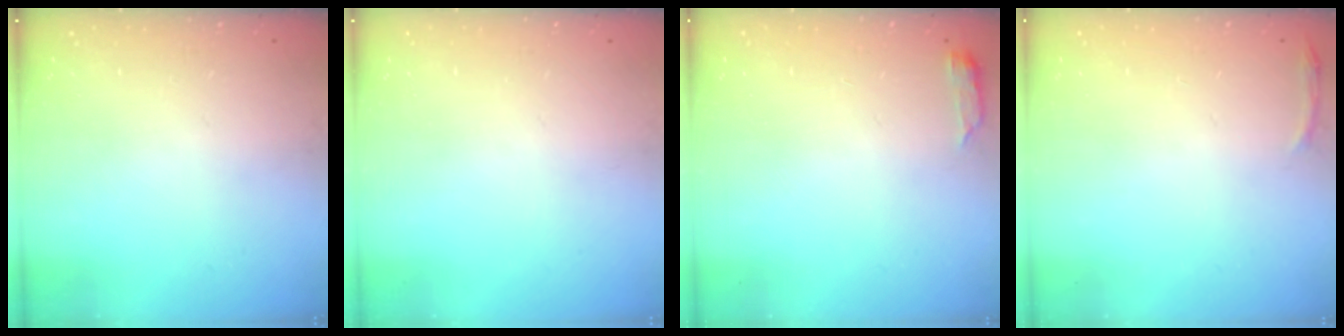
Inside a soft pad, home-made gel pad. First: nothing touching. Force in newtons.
{"total": 0.0}
{"total": 2.6, "press": 2.6, "slide": 0.5}
{"total": 3.0, "press": 1.9, "slide": 2.3}